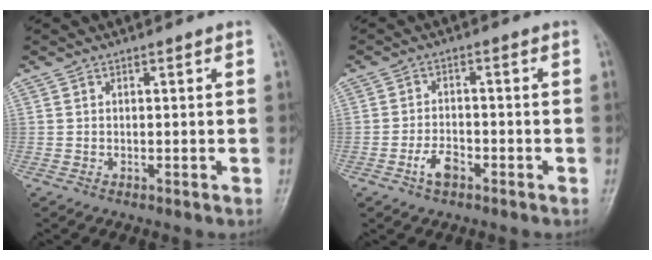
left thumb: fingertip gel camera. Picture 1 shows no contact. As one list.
[{"total": 4.0, "force": [-2.1, 2.1, 2.6], "torque": [-0.045, 0.017, -0.039]}]